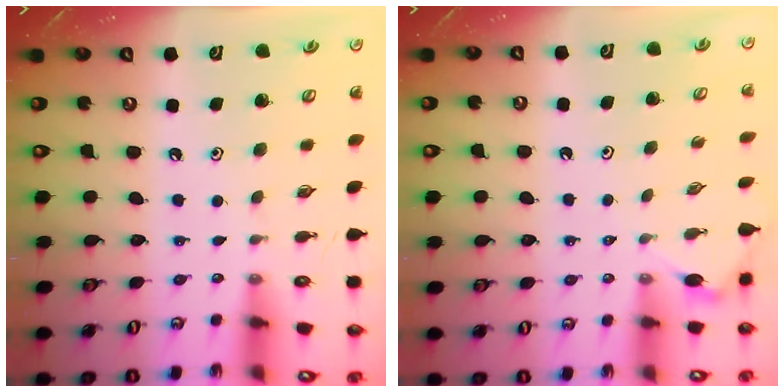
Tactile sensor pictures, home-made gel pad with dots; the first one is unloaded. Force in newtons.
{"total": 2.9, "press": 2.8, "slide": 0.5}